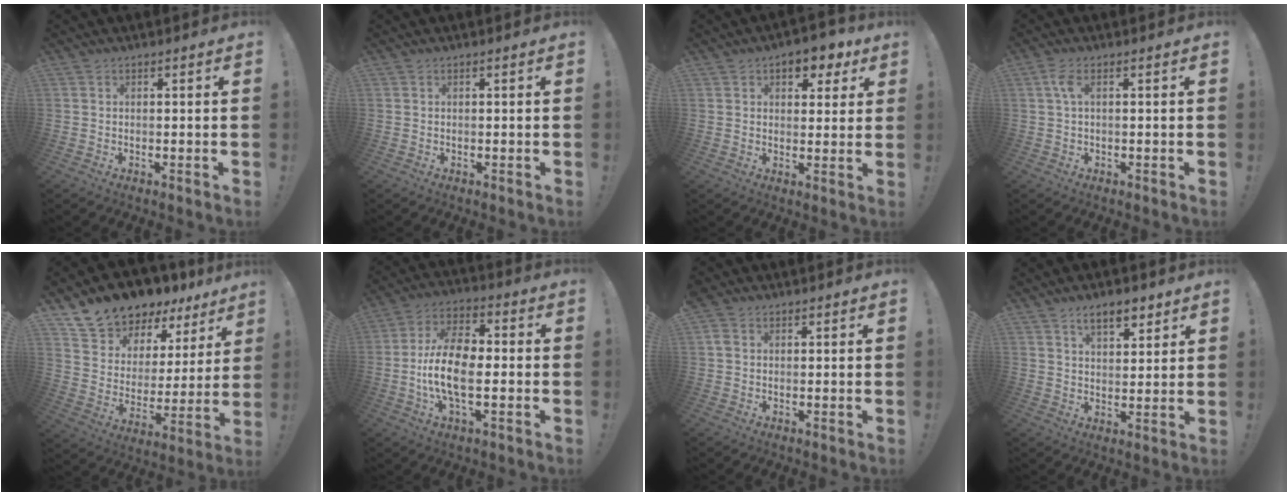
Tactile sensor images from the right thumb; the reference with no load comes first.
{"total": 0.0}
{"total": 7.3, "force": [4.0, 4.5, 4.1], "torque": [-0.037, -0.019, 0.068]}
{"total": 3.1, "force": [0.6, 1.0, 2.9], "torque": [-0.059, 0.004, 0.011]}
{"total": 11.0, "force": [9.9, 4.6, 1.7], "torque": [-0.047, -0.088, 0.184]}
{"total": 14.4, "force": [-2.5, 7.1, 12.2], "torque": [-0.240, 0.007, -0.046]}
{"total": 2.8, "force": [1.1, 2.0, 1.6], "torque": [-0.030, 0.004, 0.021]}
{"total": 7.6, "force": [5.1, 3.4, 4.5], "torque": [-0.063, -0.019, 0.090]}